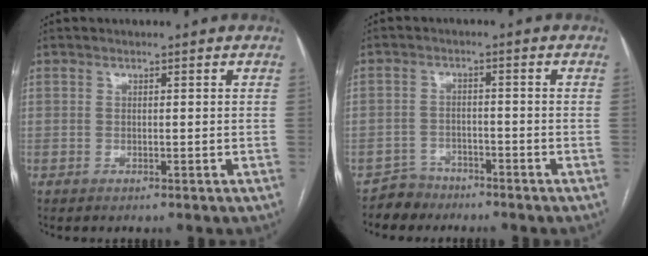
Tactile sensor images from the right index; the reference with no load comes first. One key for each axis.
{"total": 3.6, "fx": -3.0, "fy": 1.8, "fz": -0.9, "tx": 0.019, "ty": 0.004, "tz": -0.056}